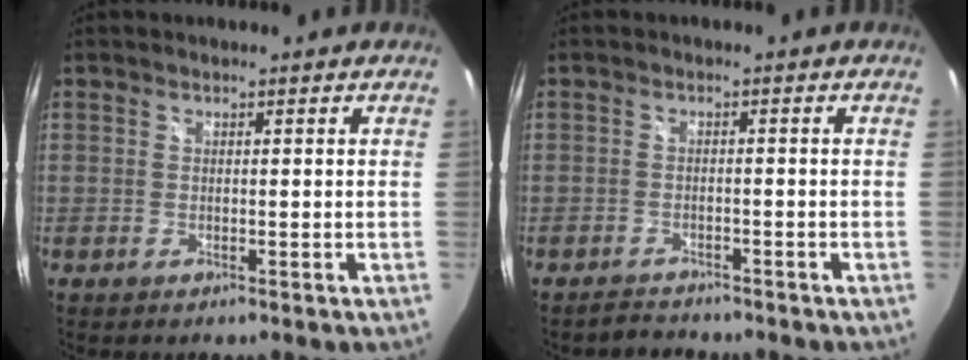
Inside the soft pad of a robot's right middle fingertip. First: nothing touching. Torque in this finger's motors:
{"motor_torque": [-0.20, -0.11, 0.00, -0.01]}